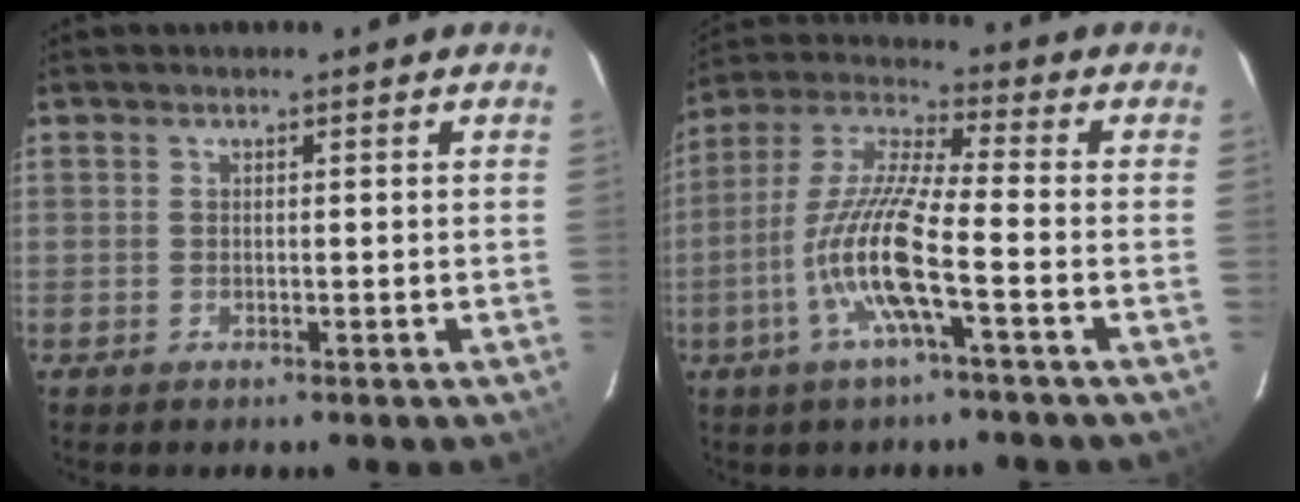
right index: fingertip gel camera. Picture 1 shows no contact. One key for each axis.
{"total": 12.4, "fx": -4.3, "fy": 0.8, "fz": 11.6, "tx": -0.241, "ty": -0.001, "tz": -0.090}